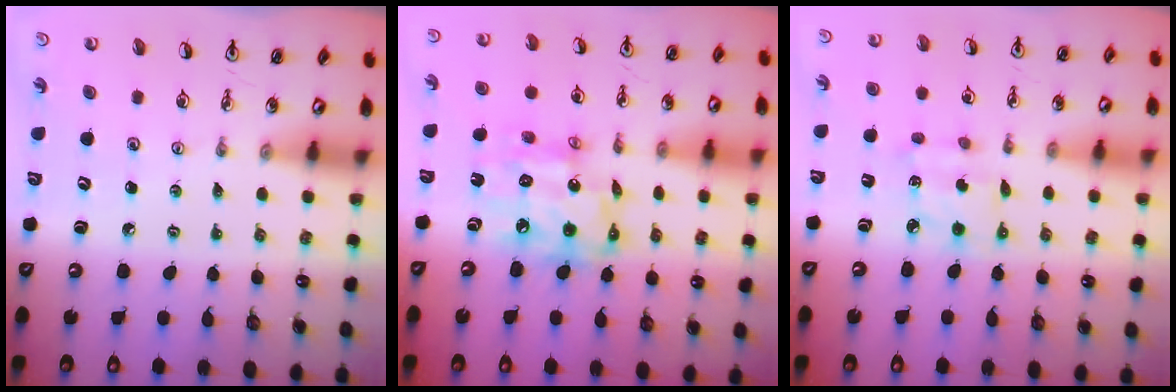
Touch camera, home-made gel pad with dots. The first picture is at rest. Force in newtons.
{"total": 14.0, "press": 13.9, "slide": 1.6}
{"total": 3.3, "press": 3.3, "slide": 0.1}